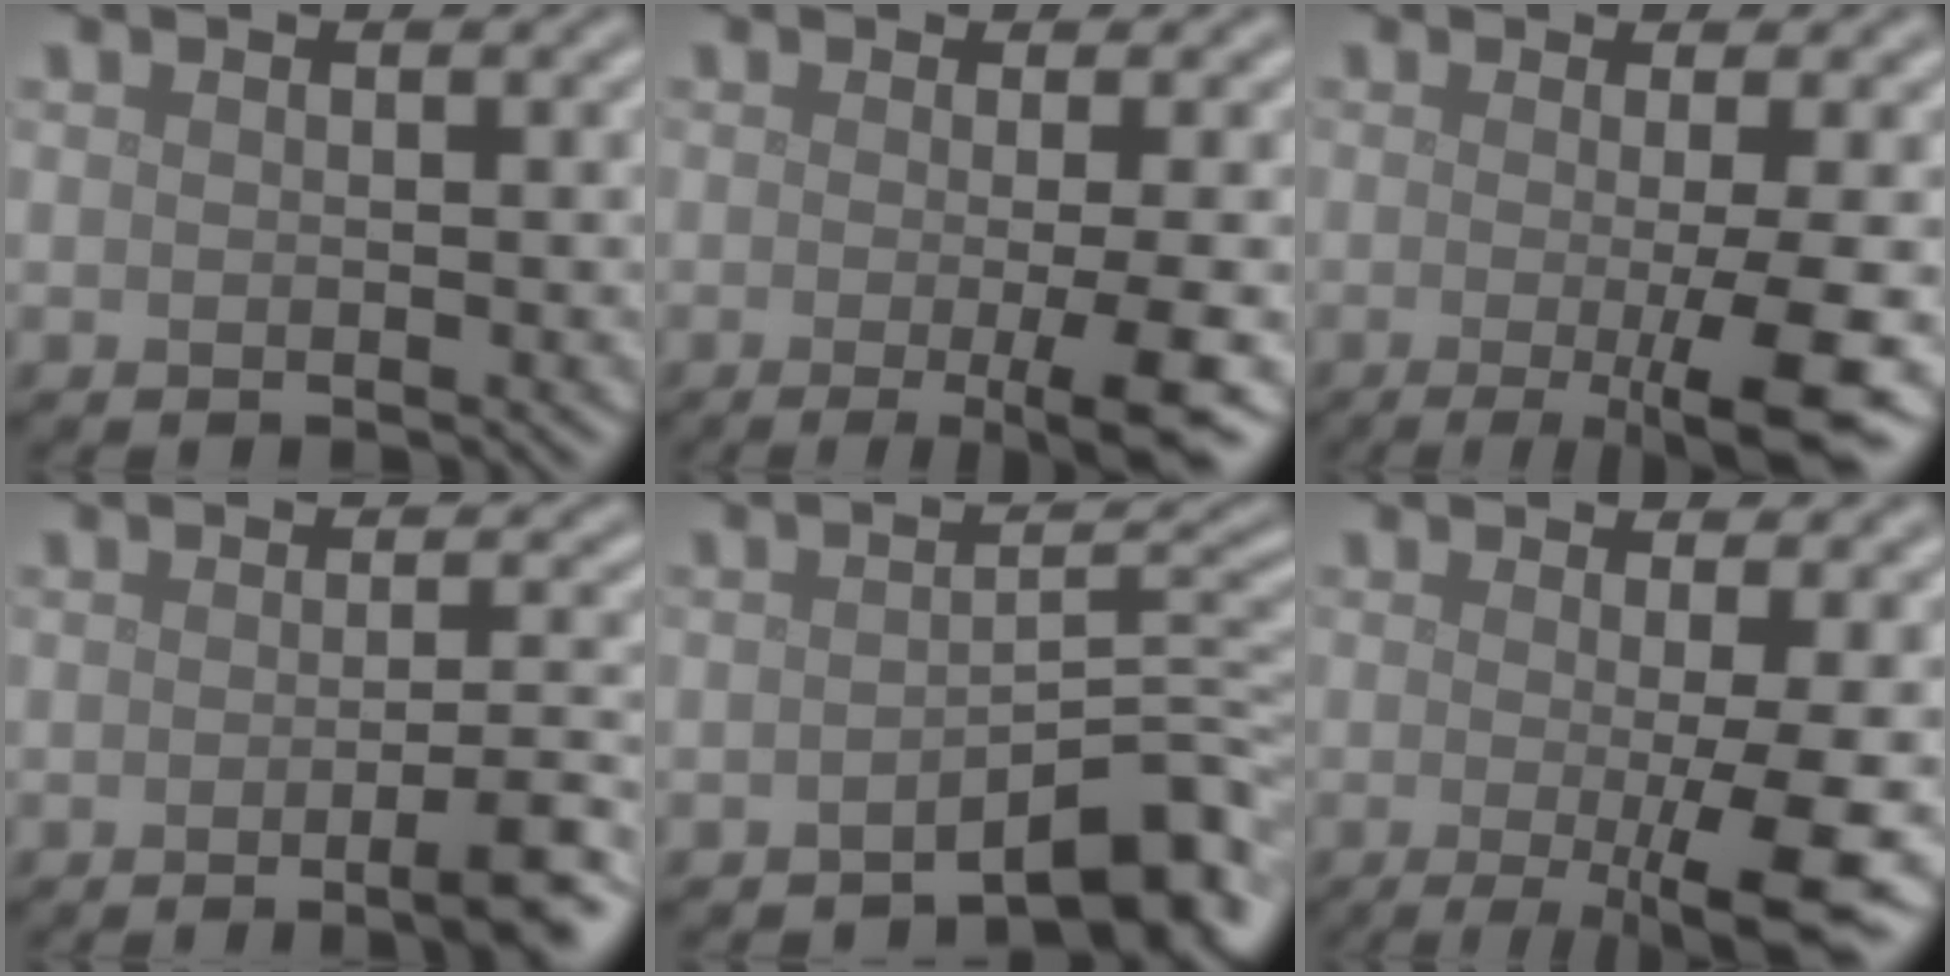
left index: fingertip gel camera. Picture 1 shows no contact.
{"total": 6.1, "force": [-1.2, 1.2, 5.9], "torque": [-0.082, -0.013, -0.021]}
{"total": 8.3, "force": [-1.6, 1.6, 8.0], "torque": [-0.109, -0.018, -0.025]}
{"total": 5.1, "force": [-1.9, 1.0, 4.7], "torque": [-0.061, -0.005, -0.036]}
{"total": 5.1, "force": [-3.5, 1.2, 3.5], "torque": [-0.040, 0.014, -0.053]}
{"total": 9.2, "force": [-1.6, 1.9, 8.8], "torque": [-0.118, -0.019, -0.023]}